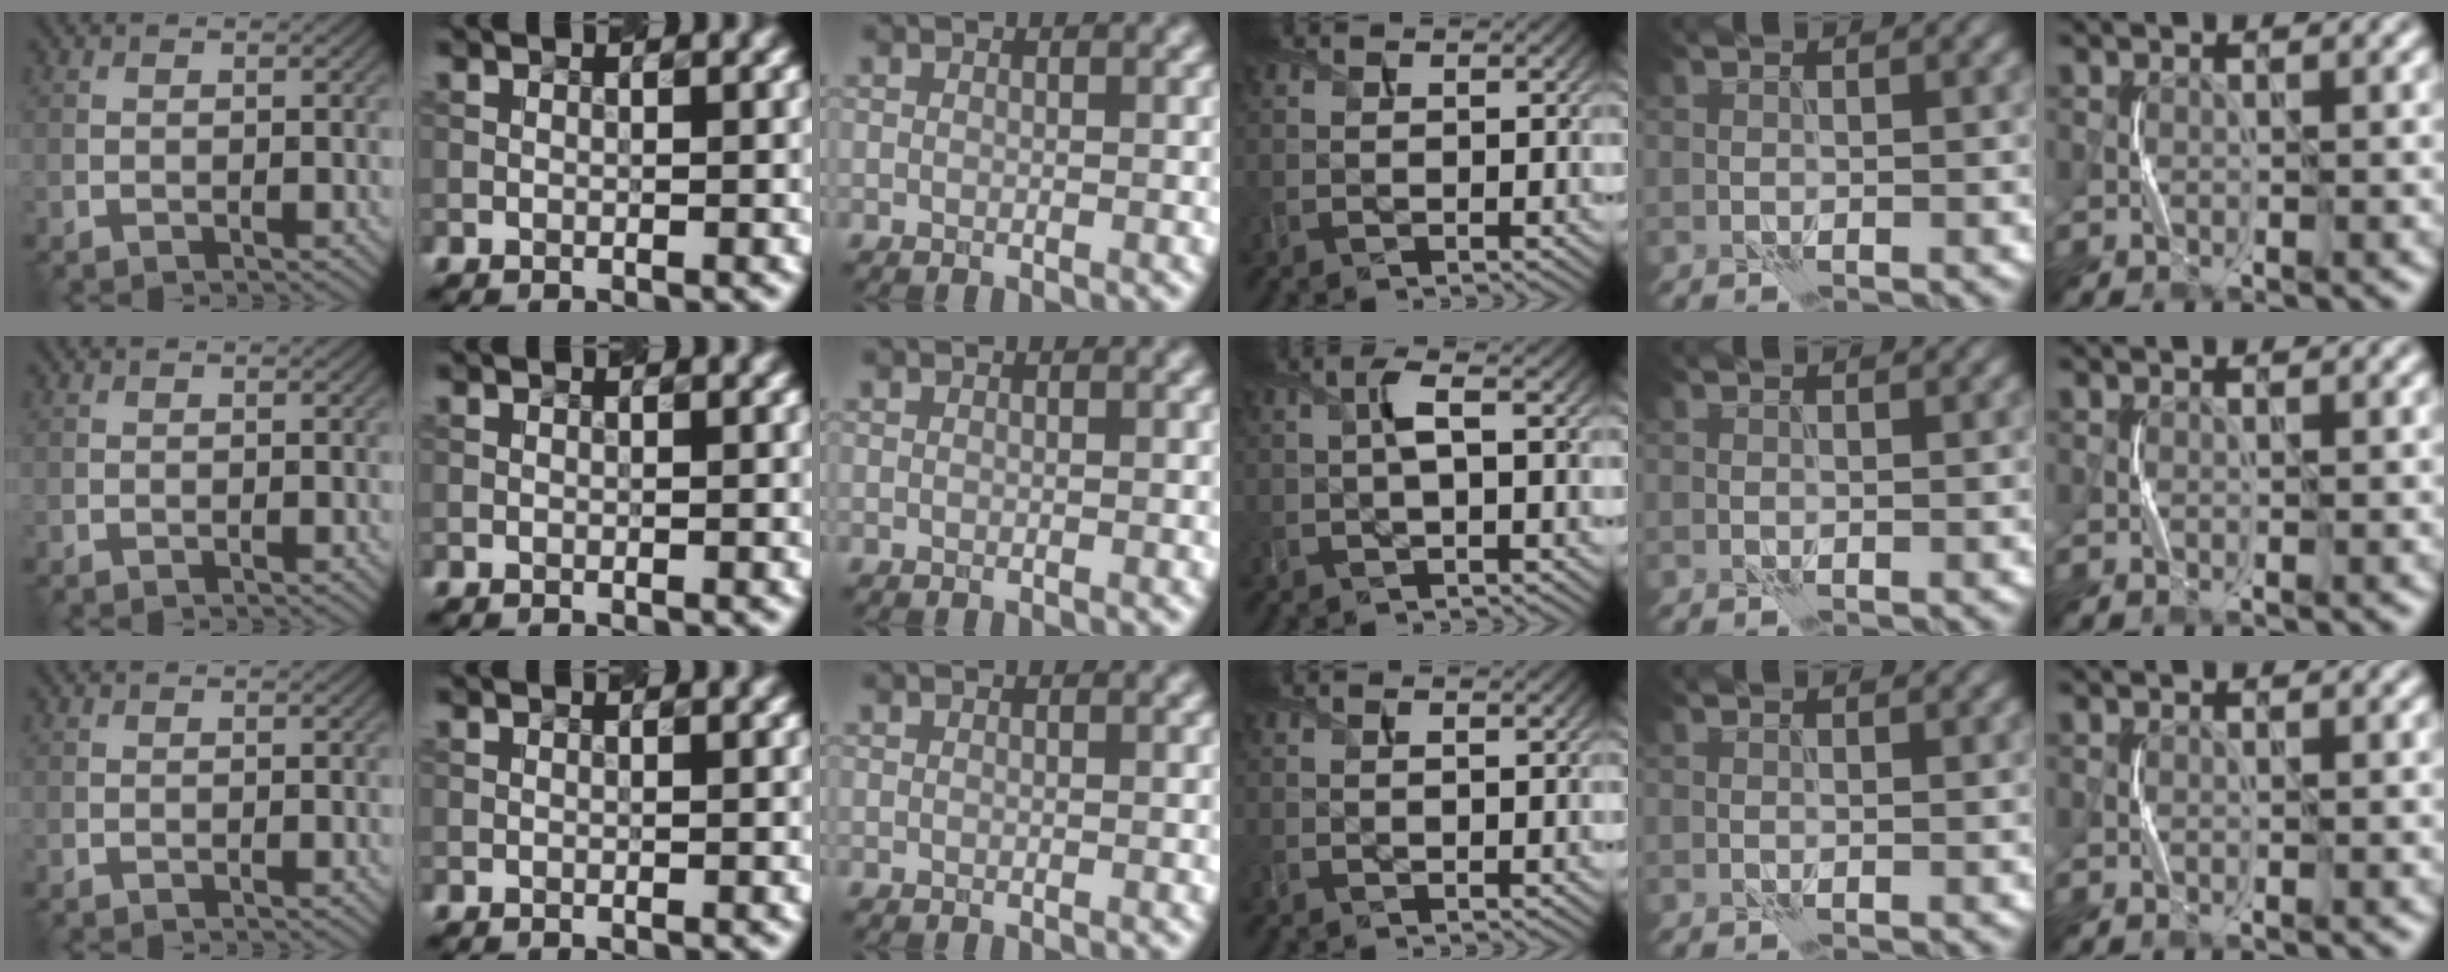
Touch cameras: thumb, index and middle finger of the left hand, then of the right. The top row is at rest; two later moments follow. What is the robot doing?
{"motion": "squeeze", "object": "paper clamp"}